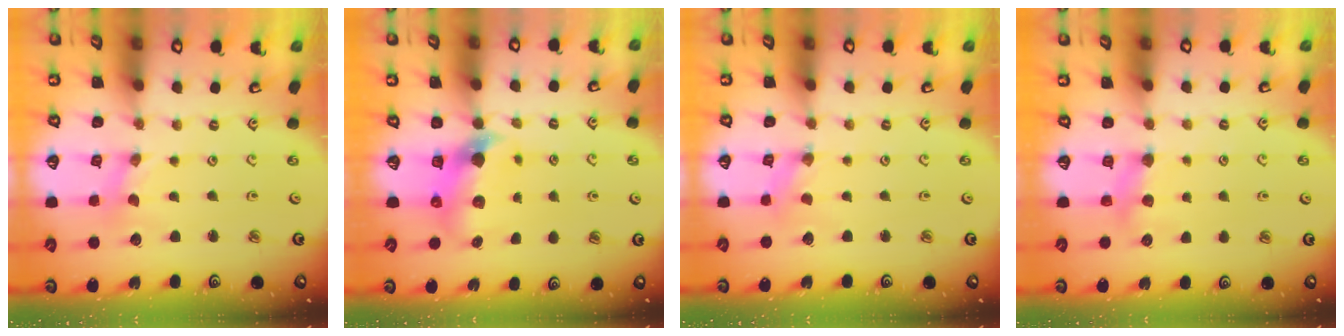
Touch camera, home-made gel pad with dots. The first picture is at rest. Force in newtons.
{"total": 5.9, "press": 5.9, "slide": 0.5}
{"total": 0.0}
{"total": 5.7, "press": 5.6, "slide": 0.7}